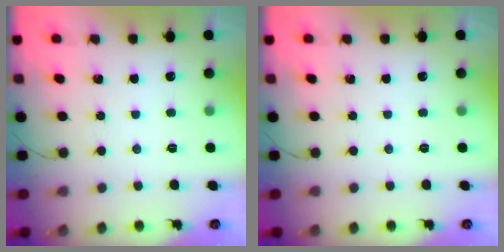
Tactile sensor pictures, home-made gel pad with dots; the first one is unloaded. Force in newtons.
{"total": 0.0}